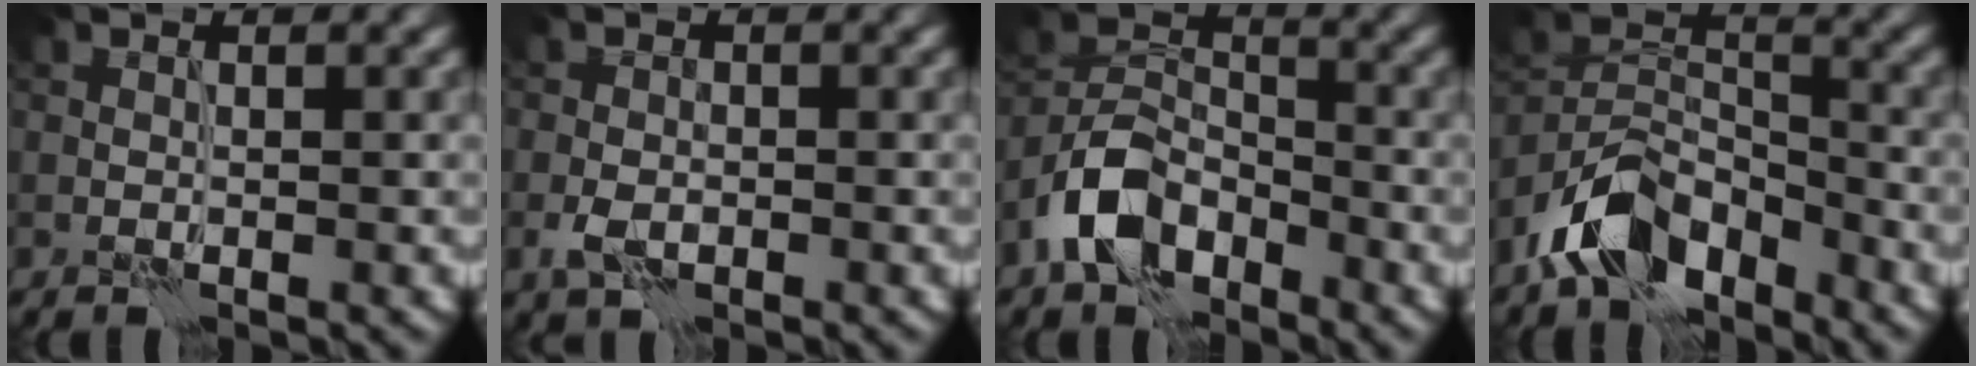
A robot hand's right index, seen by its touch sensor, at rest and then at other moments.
{"total": 2.1, "force": [-0.7, 1.3, 1.4], "torque": [-0.029, -0.001, -0.016]}
{"total": 6.1, "force": [-3.7, 3.7, 3.3], "torque": [-0.061, 0.005, -0.080]}
{"total": 7.2, "force": [-5.2, 3.6, 3.4], "torque": [-0.055, 0.000, -0.110]}